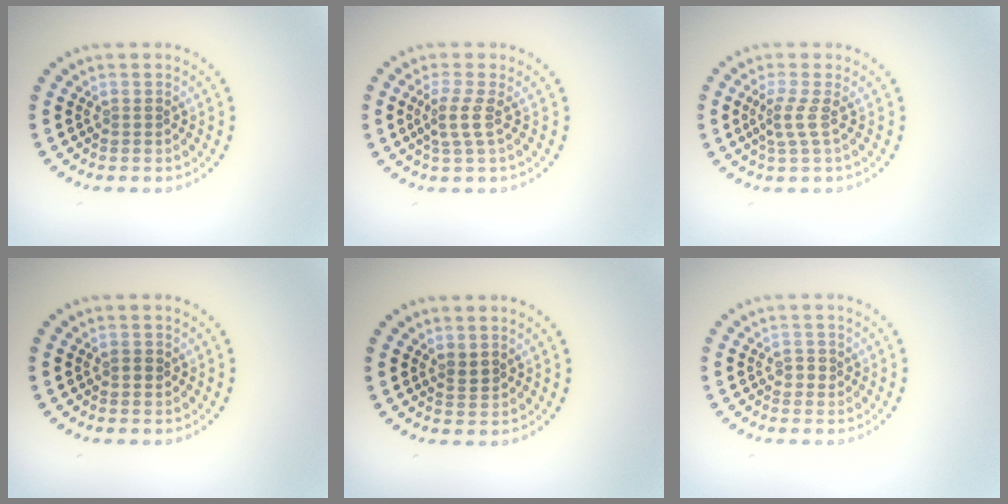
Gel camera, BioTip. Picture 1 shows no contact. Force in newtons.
{"total": 2.1, "press": 1.6, "slide": 1.3}
{"total": 2.0, "press": 1.3, "slide": 1.5}
{"total": 0.7, "press": 0.6, "slide": 0.2}
{"total": 1.2, "press": 1.0, "slide": 0.6}
{"total": 1.0, "press": 1.0, "slide": 0.2}